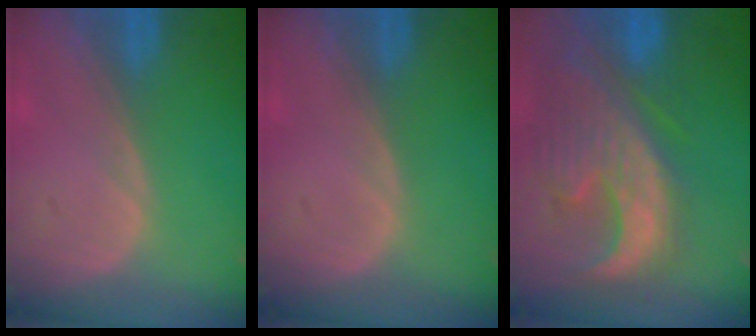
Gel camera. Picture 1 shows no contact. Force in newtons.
{"total": 0.0}
{"total": 13.2, "press": 11.4, "slide": 6.8}